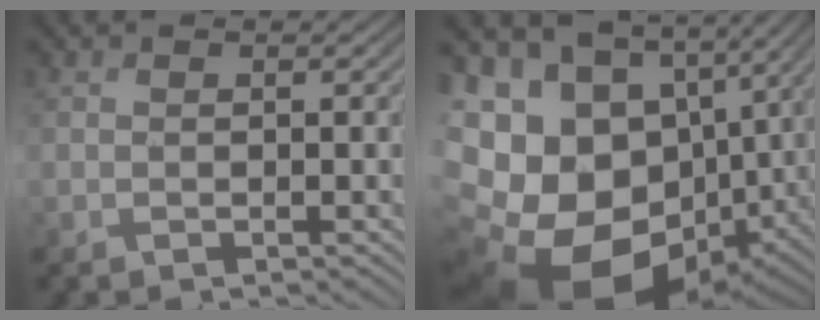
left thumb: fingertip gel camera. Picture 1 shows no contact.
{"total": 21.4, "force": [-3.4, 15.3, 14.6], "torque": [-0.297, -0.033, -0.028]}